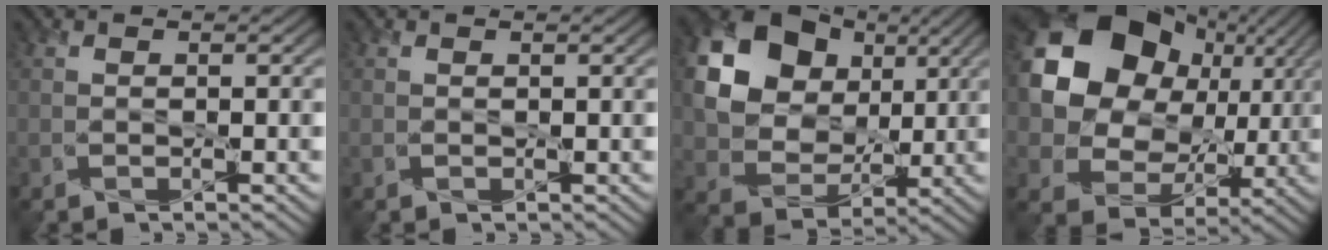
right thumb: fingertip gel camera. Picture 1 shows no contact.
{"total": 0.5, "force": [0.1, 0.0, -0.5], "torque": [0.007, -0.001, 0.005]}
{"total": 18.6, "force": [6.8, 15.0, 8.7], "torque": [-0.242, 0.039, 0.152]}
{"total": 17.6, "force": [5.5, 14.7, 8.1], "torque": [-0.204, 0.034, 0.117]}